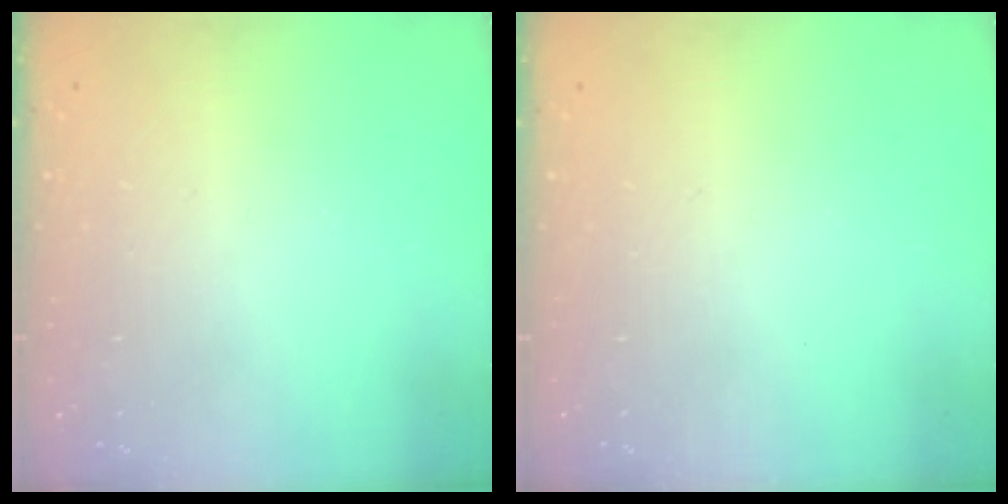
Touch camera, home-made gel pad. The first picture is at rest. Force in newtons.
{"total": 0.0}